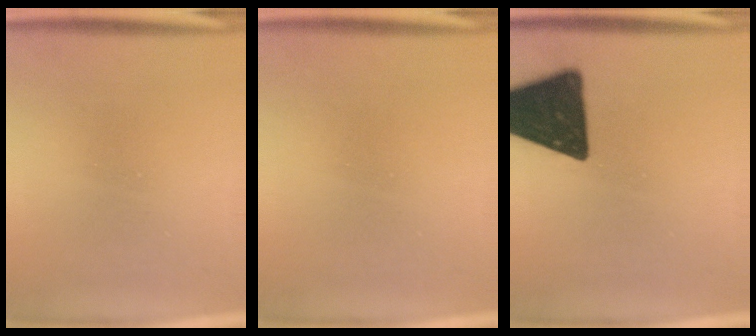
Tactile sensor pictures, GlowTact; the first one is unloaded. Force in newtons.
{"total": 0.5}
{"total": 18.5}